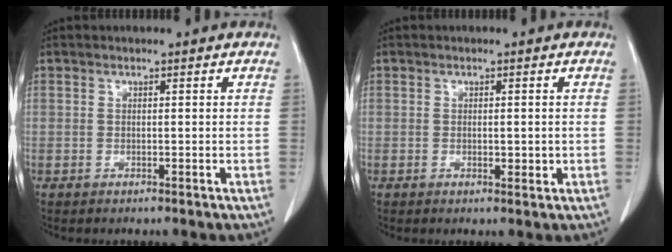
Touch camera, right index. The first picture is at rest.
{"total": 1.5, "force": [-0.3, 0.6, 1.4], "torque": [-0.021, -0.002, -0.001]}